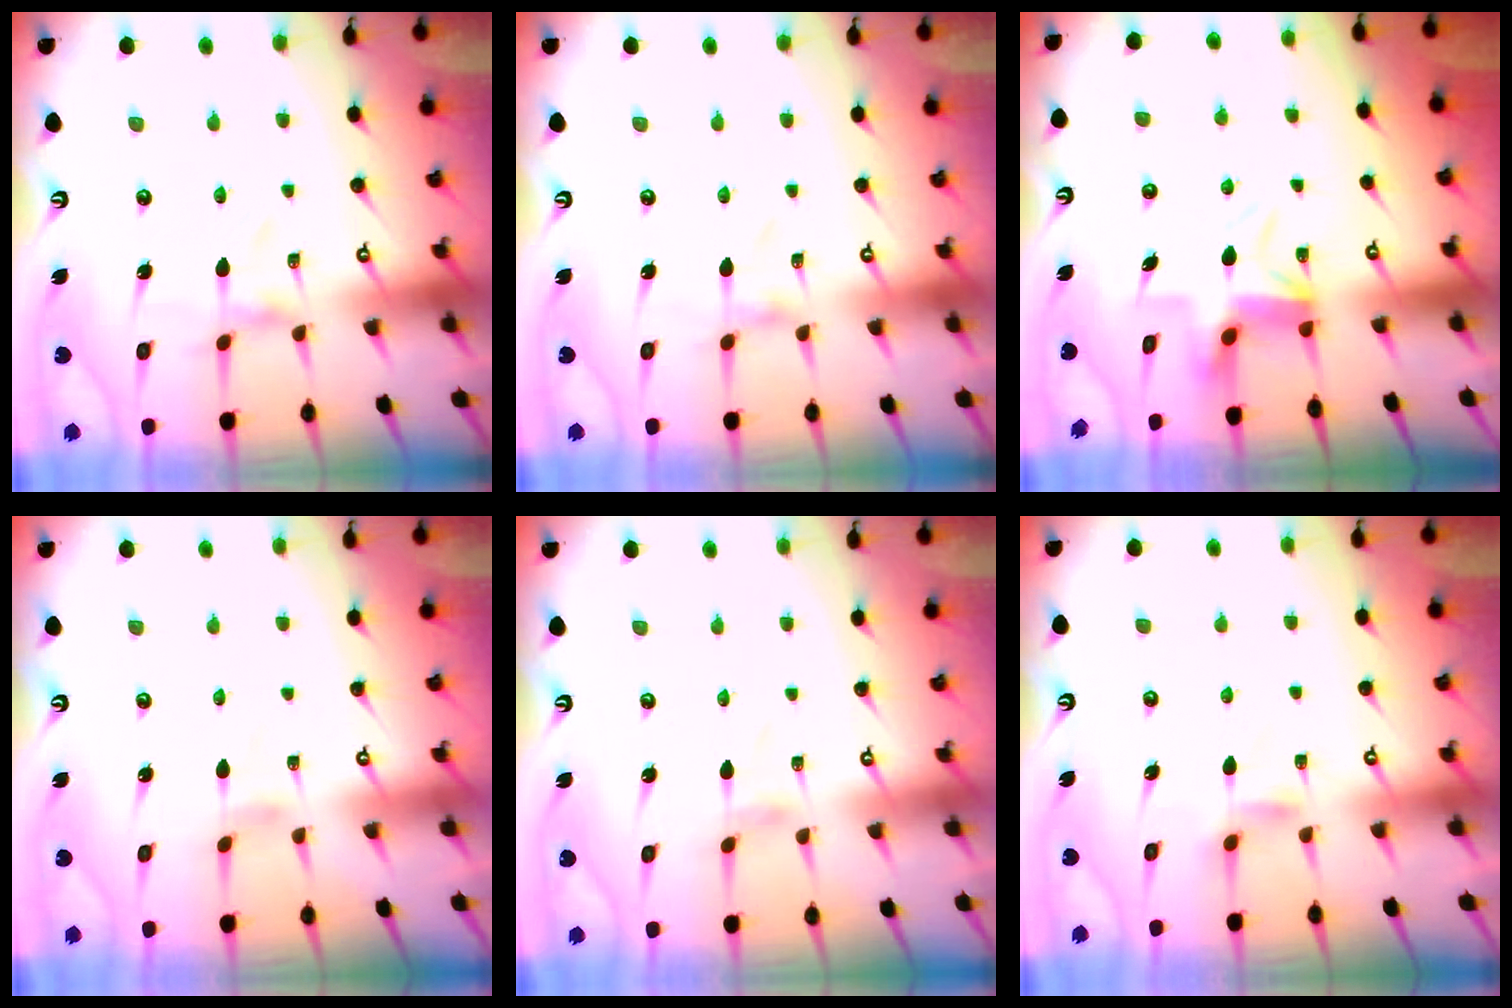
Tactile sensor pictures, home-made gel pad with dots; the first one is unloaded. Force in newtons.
{"total": 0.0}
{"total": 6.3, "press": 6.1, "slide": 1.5}
{"total": 1.1, "press": 1.1, "slide": 0.1}
{"total": 1.0, "press": 1.0, "slide": 0.1}
{"total": 3.3, "press": 3.2, "slide": 0.6}